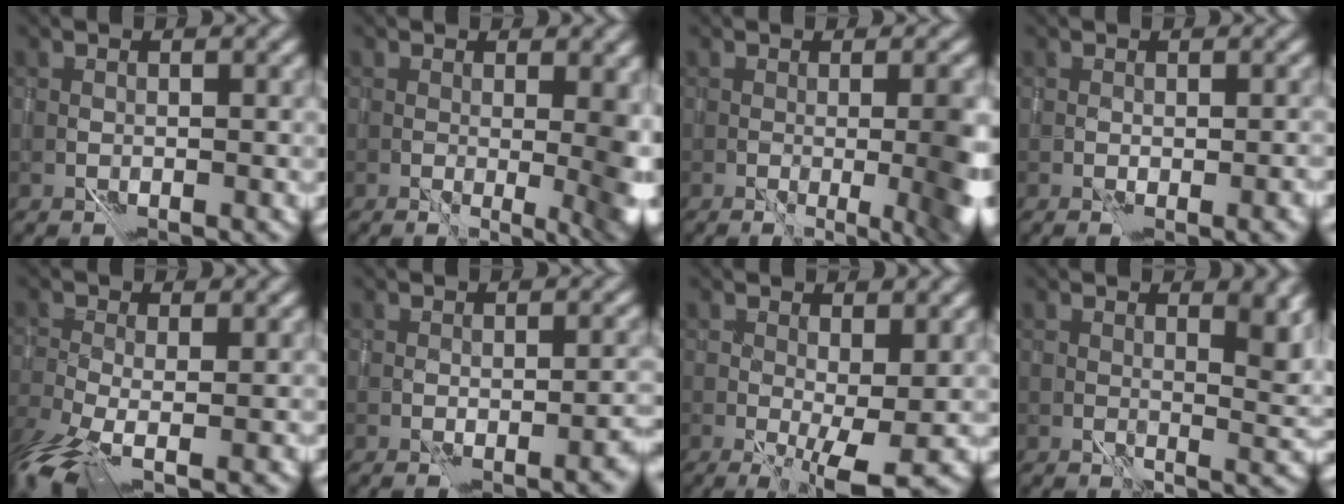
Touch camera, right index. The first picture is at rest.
{"total": 7.3, "force": [0.8, 2.8, 6.7], "torque": [-0.036, 0.001, 0.024]}
{"total": 8.7, "force": [-0.6, 3.2, 8.1], "torque": [-0.064, -0.001, 0.015]}
{"total": 2.6, "force": [-0.6, 0.8, 2.4], "torque": [-0.032, -0.004, 0.004]}
{"total": 6.0, "force": [-2.2, 2.5, 5.0], "torque": [-0.094, -0.020, -0.036]}
{"total": 2.7, "force": [-1.0, 0.7, 2.4], "torque": [-0.032, 0.000, -0.003]}
{"total": 3.5, "force": [0.5, 0.4, 3.4], "torque": [-0.060, -0.003, 0.012]}
{"total": 4.5, "force": [2.8, 1.0, 3.4], "torque": [-0.032, 0.004, 0.047]}